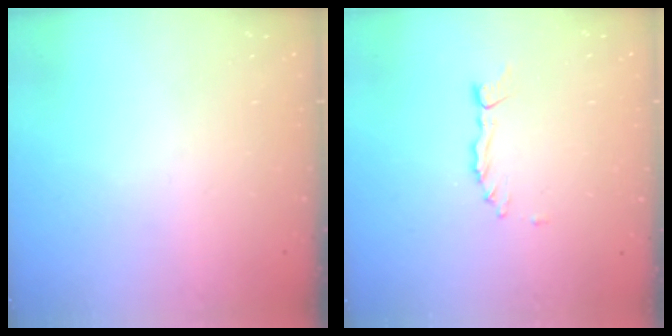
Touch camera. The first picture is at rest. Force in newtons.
{"total": 0.8, "press": 0.8, "slide": 0.1}